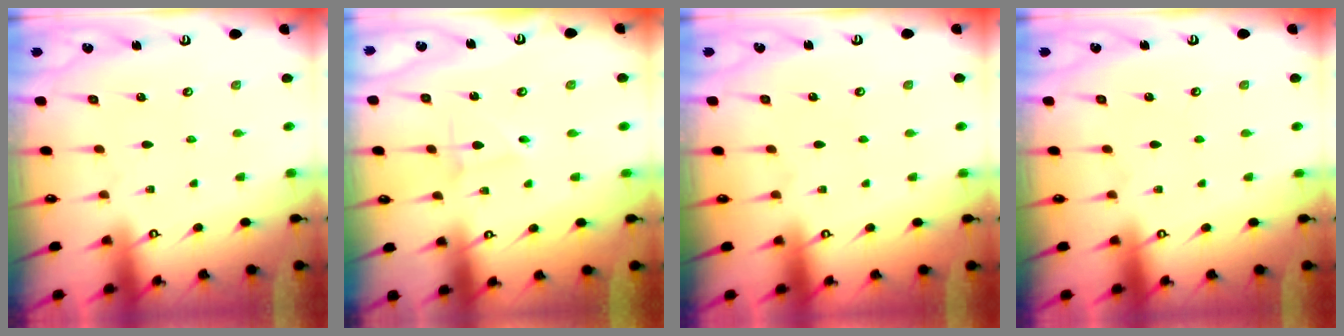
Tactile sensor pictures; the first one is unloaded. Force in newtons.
{"total": 1.8, "press": 1.8, "slide": 0.1}
{"total": 0.0}
{"total": 0.0}